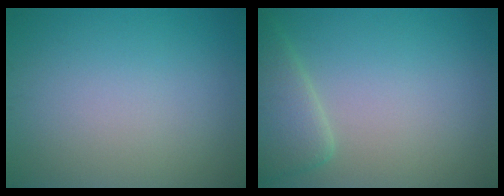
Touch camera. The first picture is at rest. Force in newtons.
{"total": 3.5, "press": 3.5, "slide": 0.4}